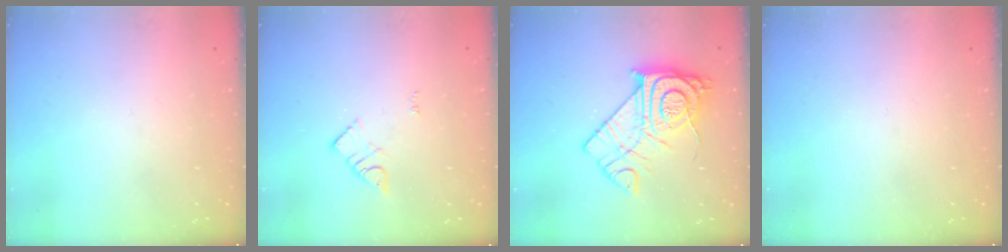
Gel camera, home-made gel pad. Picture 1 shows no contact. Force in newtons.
{"total": 3.1, "press": 3.1, "slide": 0.2}
{"total": 17.2, "press": 17.1, "slide": 1.3}
{"total": 0.0}